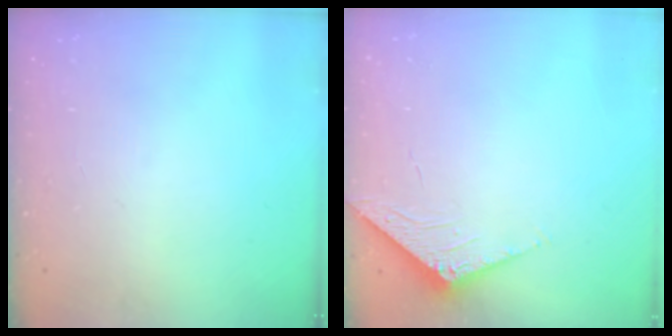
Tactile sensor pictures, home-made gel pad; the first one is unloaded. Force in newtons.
{"total": 6.9, "press": 6.9, "slide": 0.5}